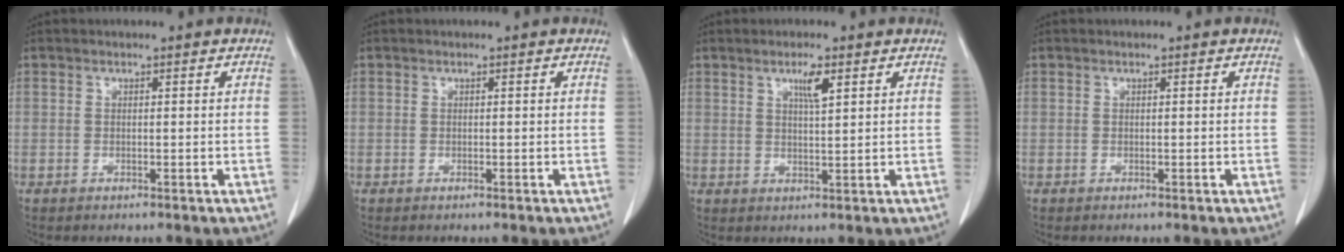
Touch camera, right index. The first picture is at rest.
{"total": 0.0}
{"total": 3.3, "force": [1.7, 0.3, 2.8], "torque": [-0.051, -0.003, 0.029]}
{"total": 0.0}